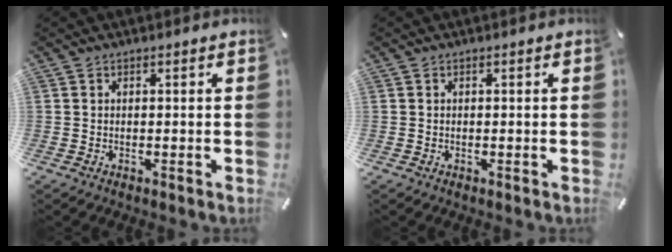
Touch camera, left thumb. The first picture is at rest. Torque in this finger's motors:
{"motor_torque": [0.00, 0.00, -0.03, 0.03, 0.00]}